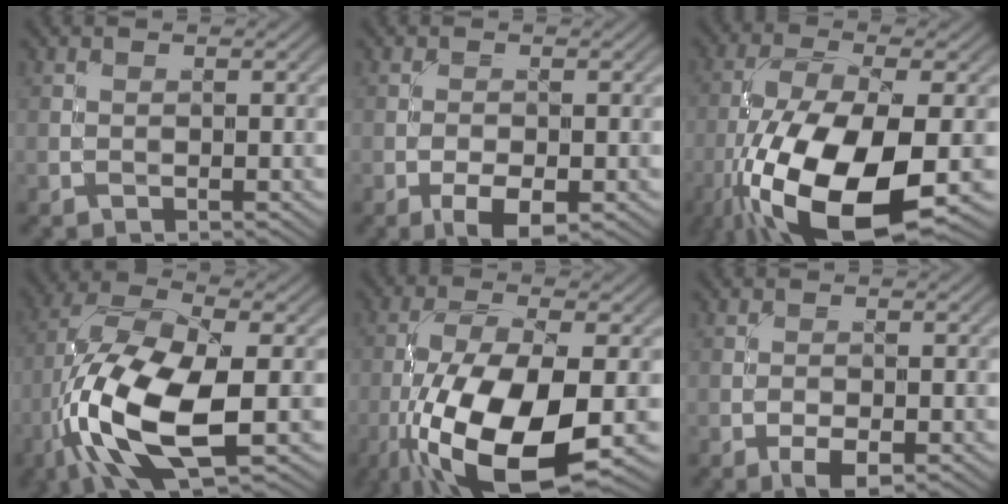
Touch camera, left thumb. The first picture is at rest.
{"total": 3.9, "force": [-1.9, 1.5, 3.1], "torque": [-0.051, -0.001, -0.031]}
{"total": 16.9, "force": [-6.7, 6.6, 14.0], "torque": [-0.292, -0.030, -0.121]}
{"total": 14.3, "force": [-4.2, 5.9, 12.4], "torque": [-0.277, -0.013, -0.080]}
{"total": 15.5, "force": [-5.8, 5.9, 13.1], "torque": [-0.265, -0.024, -0.102]}
{"total": 2.7, "force": [-1.3, 1.0, 2.1], "torque": [-0.033, -0.002, -0.024]}